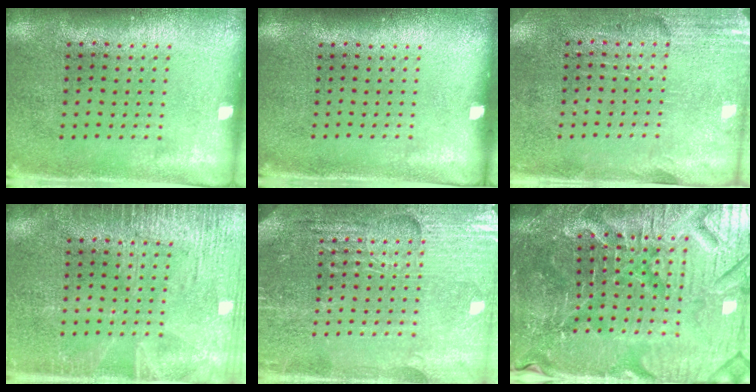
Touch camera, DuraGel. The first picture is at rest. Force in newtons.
{"total": 0.0}
{"total": 2.8, "press": 2.5, "slide": 1.4}
{"total": 3.5, "press": 3.5, "slide": 0.5}
{"total": 4.3, "press": 4.2, "slide": 1.2}
{"total": 5.6, "press": 5.3, "slide": 1.7}